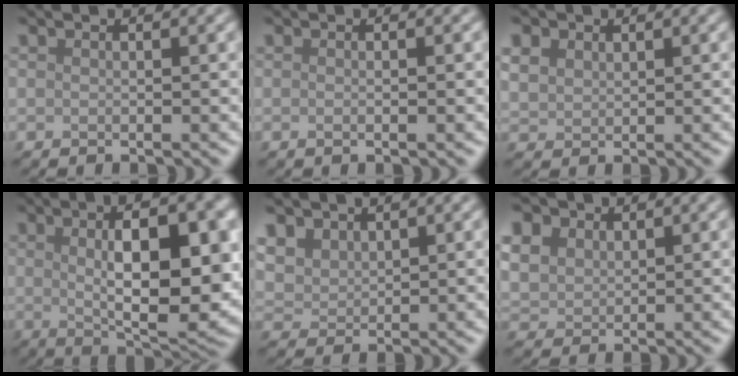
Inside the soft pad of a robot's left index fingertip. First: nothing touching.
{"total": 1.0, "force": [-0.1, 0.2, 0.9], "torque": [-0.014, -0.003, -0.003]}
{"total": 2.3, "force": [1.3, 1.7, 0.8], "torque": [-0.025, 0.003, 0.028]}
{"total": 11.2, "force": [1.0, 4.1, 10.4], "torque": [-0.144, -0.002, 0.021]}
{"total": 3.8, "force": [2.5, 2.5, 1.5], "torque": [-0.048, 0.004, 0.055]}
{"total": 9.6, "force": [5.0, 6.8, 4.5], "torque": [-0.123, 0.030, 0.078]}